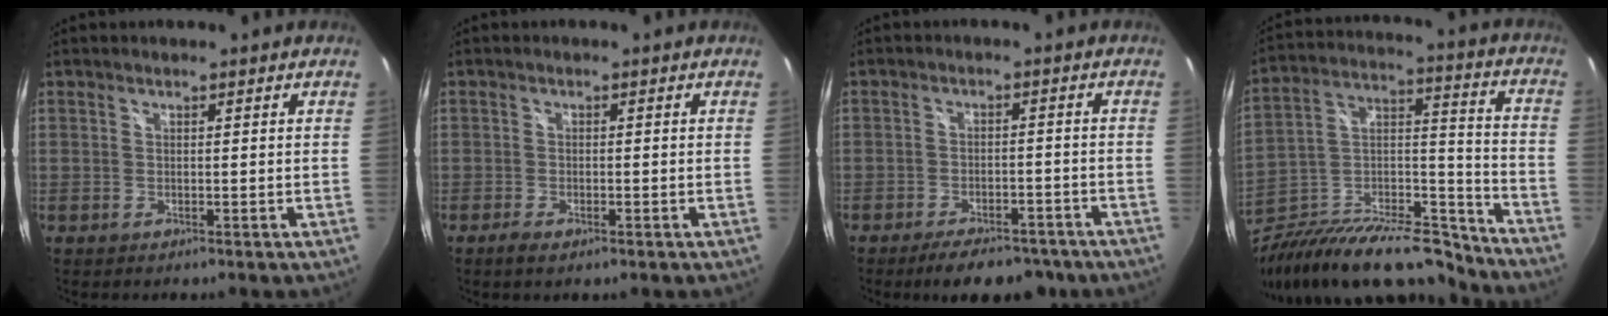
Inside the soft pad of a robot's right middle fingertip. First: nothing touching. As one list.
[{"total": 2.4, "force": [-1.6, 0.8, 1.6], "torque": [-0.038, -0.006, -0.029]}, {"total": 10.4, "force": [-8.1, 4.1, 5.0], "torque": [-0.099, -0.002, -0.110]}, {"total": 23.1, "force": [-17.9, 8.3, 12.0], "torque": [-0.211, 0.013, -0.283]}]